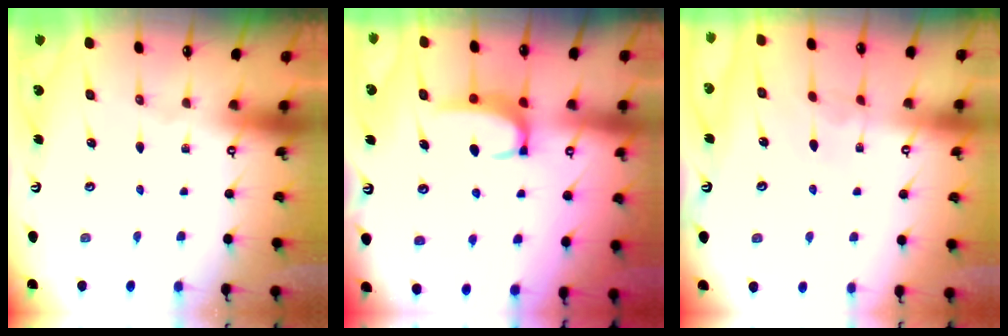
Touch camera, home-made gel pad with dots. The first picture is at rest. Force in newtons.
{"total": 3.4, "press": 3.4, "slide": 0.5}
{"total": 2.5, "press": 2.4, "slide": 0.3}